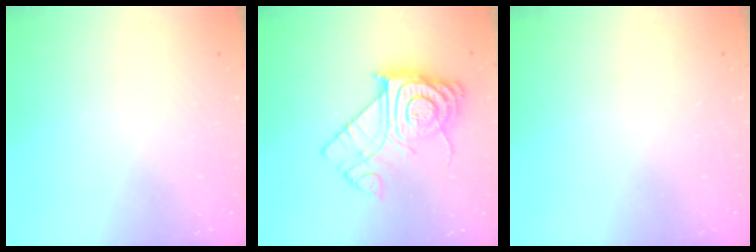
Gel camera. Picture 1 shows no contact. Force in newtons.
{"total": 16.4, "press": 16.3, "slide": 1.7}
{"total": 0.0}